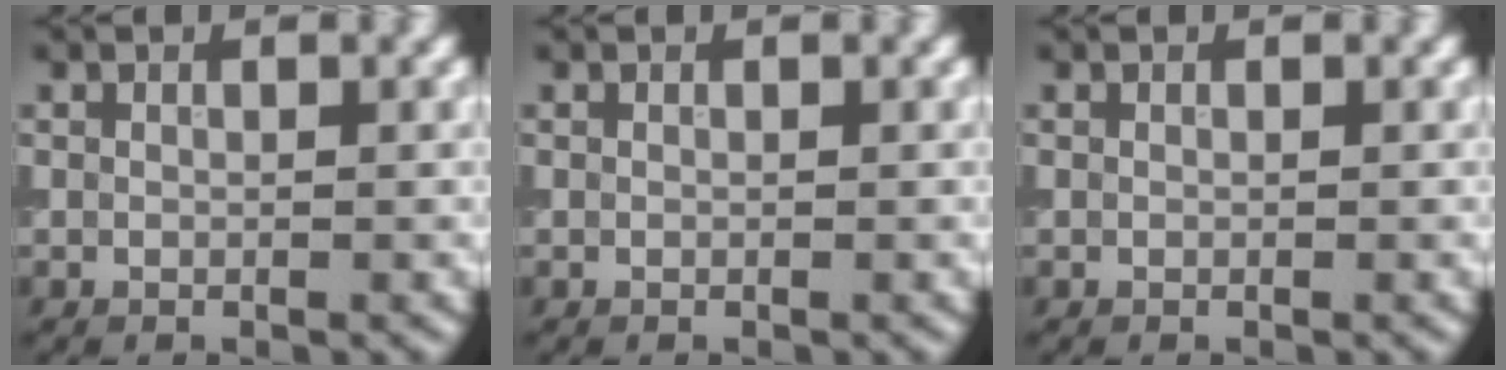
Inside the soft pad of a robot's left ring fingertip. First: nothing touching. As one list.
[{"total": 0.0}, {"total": 0.0}]